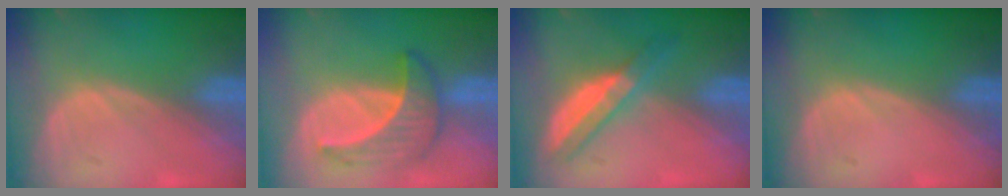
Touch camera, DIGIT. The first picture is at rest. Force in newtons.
{"total": 6.4, "press": 6.2, "slide": 1.7}
{"total": 6.2, "press": 5.4, "slide": 3.1}
{"total": 0.0}